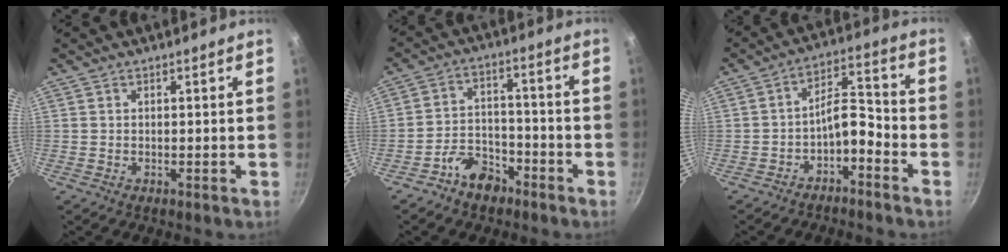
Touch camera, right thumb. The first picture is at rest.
{"total": 7.2, "force": [-5.0, 4.3, 2.9], "torque": [-0.026, 0.054, -0.089]}
{"total": 7.0, "force": [-4.0, 3.1, 4.8], "torque": [-0.065, 0.064, -0.063]}